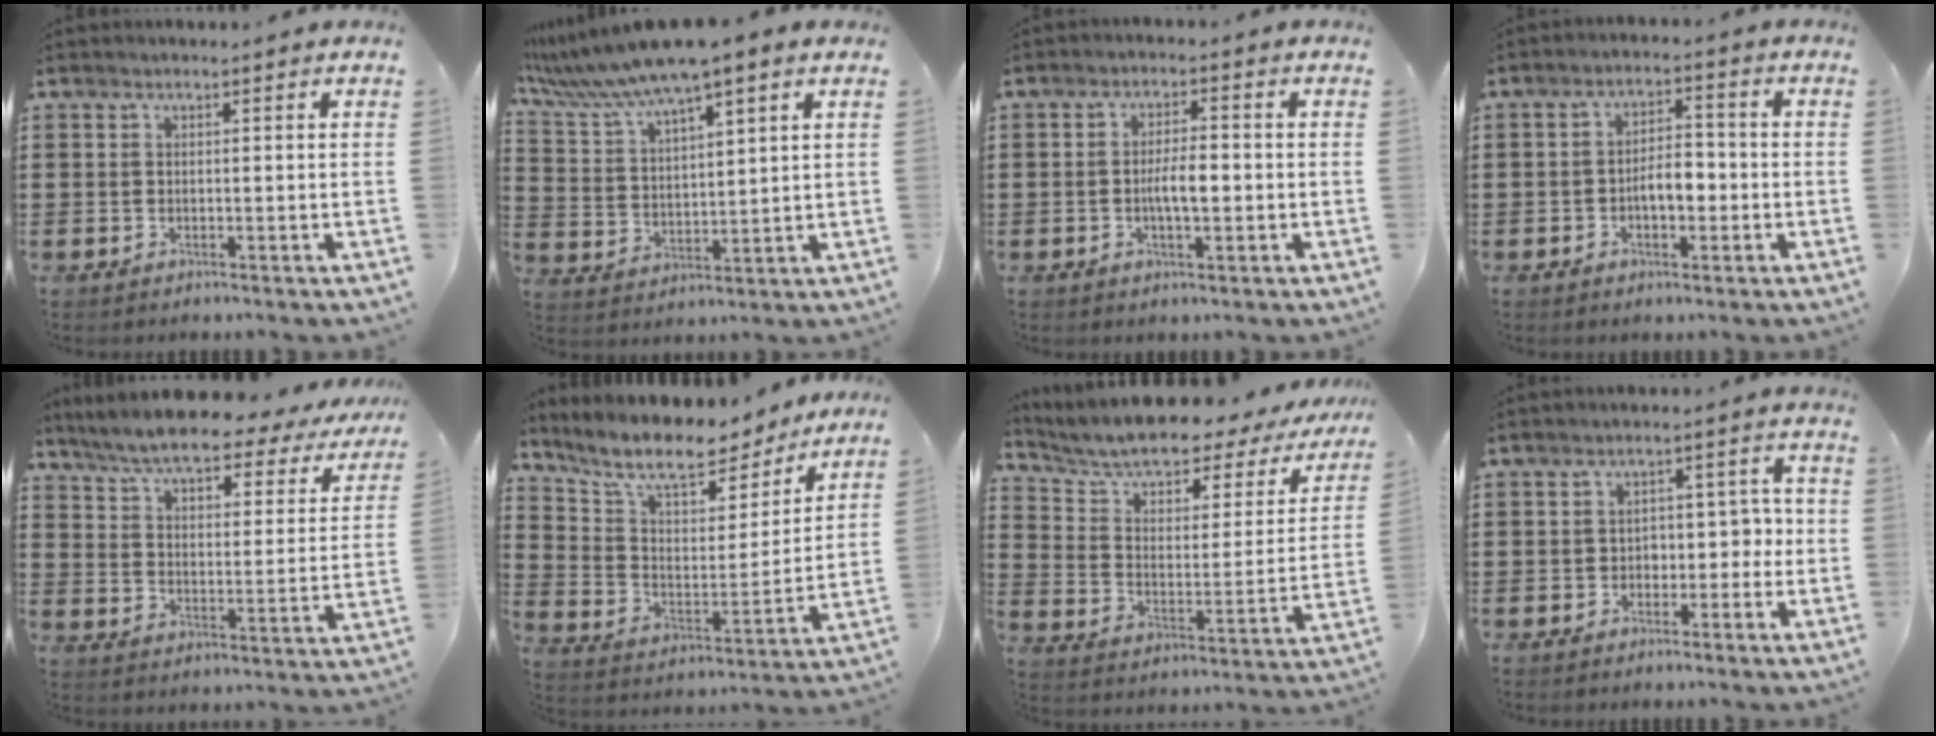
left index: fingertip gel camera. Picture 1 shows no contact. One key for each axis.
{"total": 8.0, "fx": 6.6, "fy": 0.2, "fz": 4.6, "tx": -0.112, "ty": -0.033, "tz": 0.113}
{"total": 4.4, "fx": -0.6, "fy": 1.4, "fz": 4.1, "tx": -0.080, "ty": 0.003, "tz": -0.014}
{"total": 4.6, "fx": -1.2, "fy": 2.2, "fz": 3.8, "tx": -0.062, "ty": 0.006, "tz": -0.025}
{"total": 7.8, "fx": 6.9, "fy": 0.6, "fz": 3.4, "tx": -0.096, "ty": -0.040, "tz": 0.117}
{"total": 10.2, "fx": 8.7, "fy": 2.5, "fz": 4.7, "tx": -0.123, "ty": -0.053, "tz": 0.149}
{"total": 6.3, "fx": 5.2, "fy": 1.5, "fz": 3.1, "tx": -0.086, "ty": -0.044, "tz": 0.084}
{"total": 3.4, "fx": -1.0, "fy": 2.8, "fz": 1.8, "tx": -0.036, "ty": 0.007, "tz": -0.027}